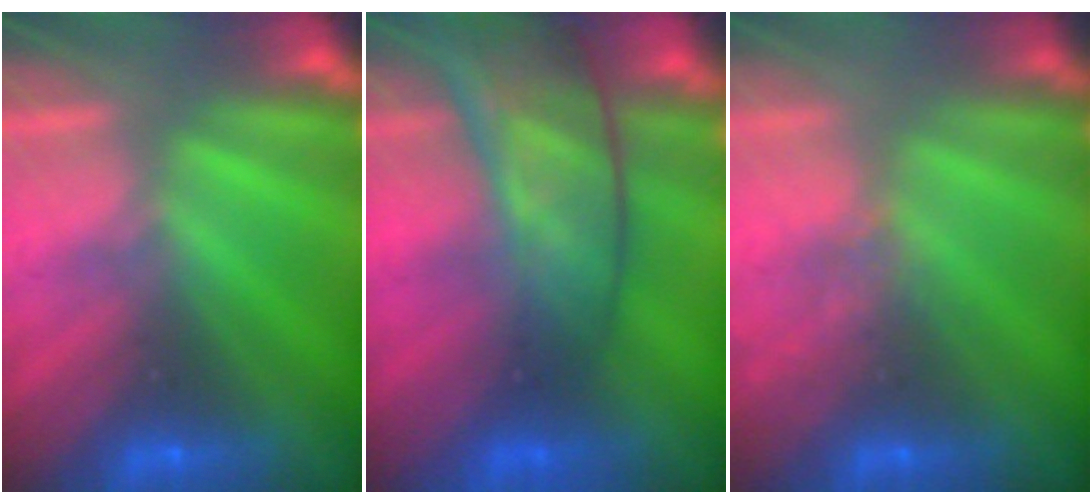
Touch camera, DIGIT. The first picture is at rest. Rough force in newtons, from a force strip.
{"total": 9.8}
{"total": 2.4}